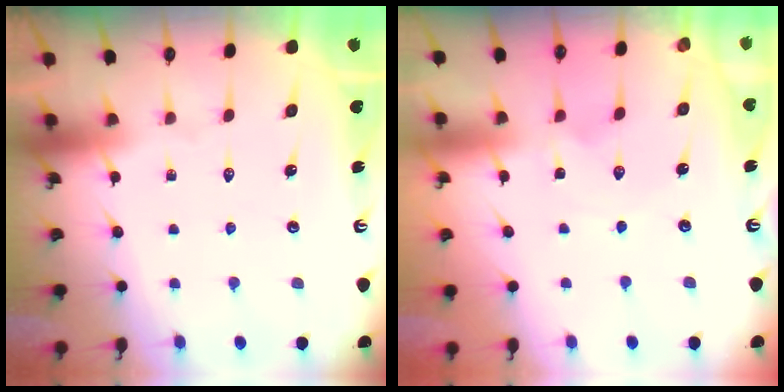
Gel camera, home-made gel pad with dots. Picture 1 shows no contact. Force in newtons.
{"total": 0.6, "press": 0.6, "slide": 0.1}